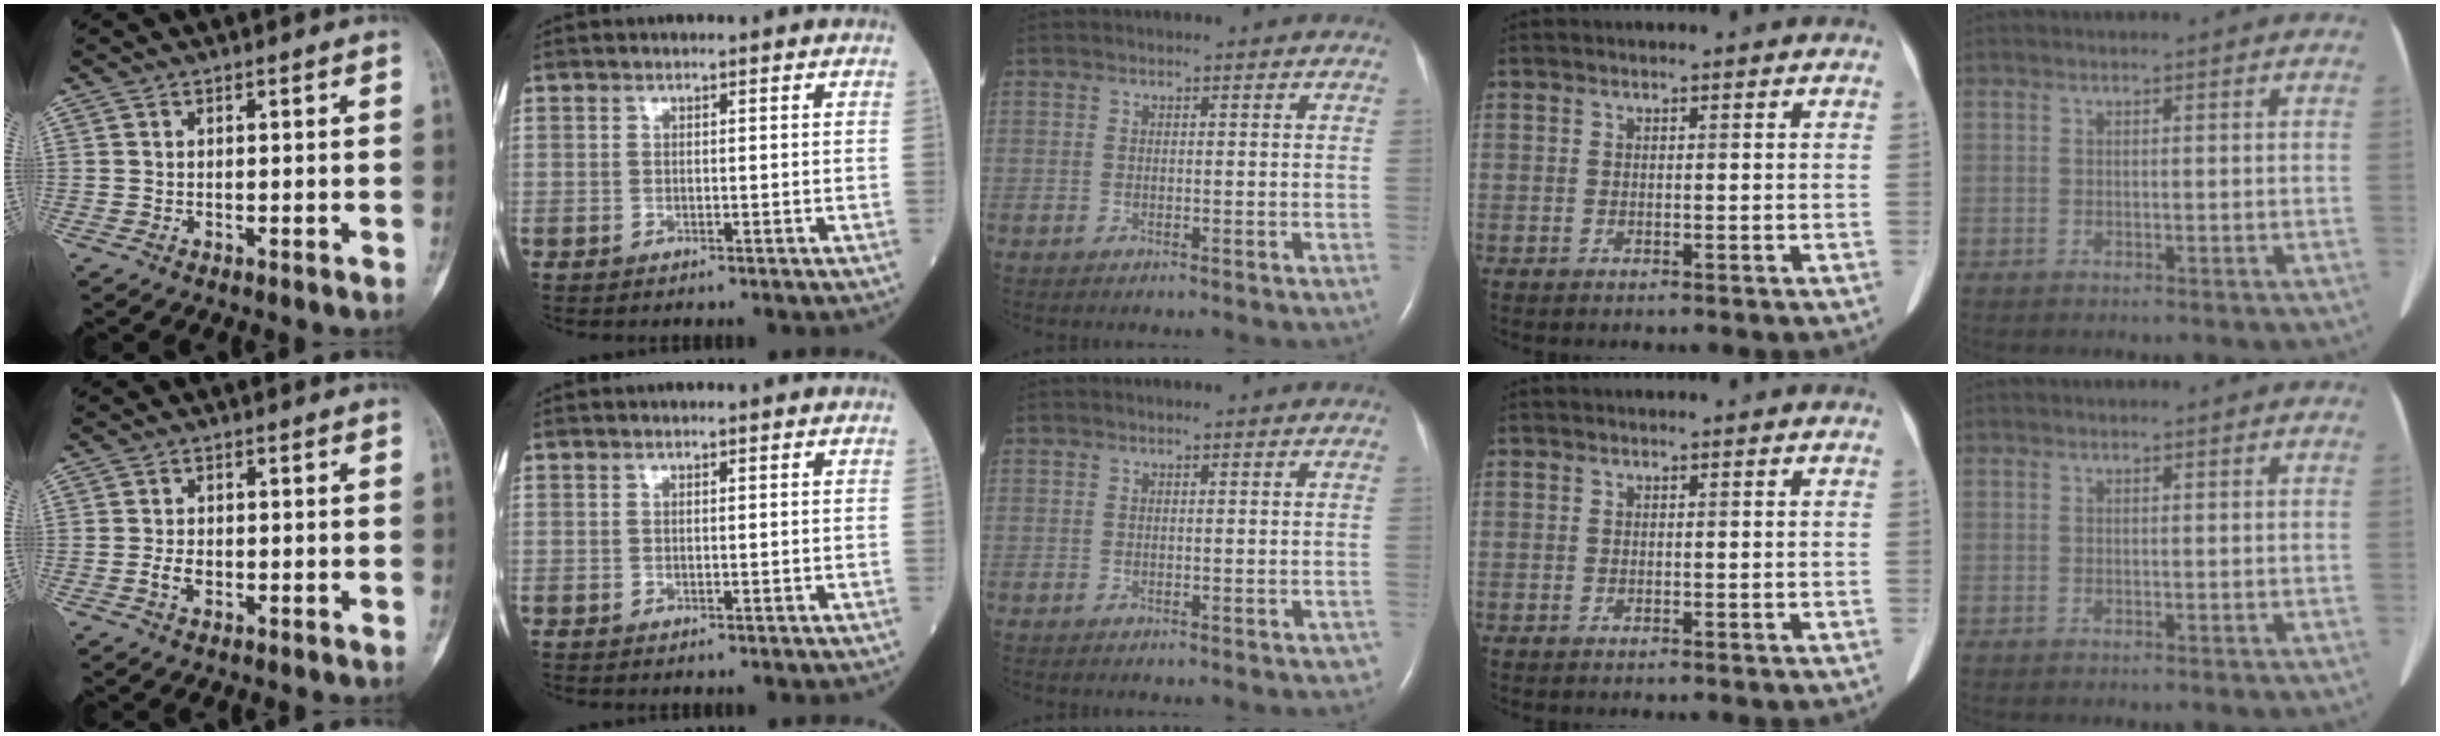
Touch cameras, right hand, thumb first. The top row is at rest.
{"thumb": {"total": 2.3, "force": [-0.5, 1.5, 1.6], "torque": [-0.031, 0.004, -0.010]}, "middle": {"total": 1.6, "force": [-1.2, 0.7, 0.8], "torque": [0.004, 0.001, -0.010]}}